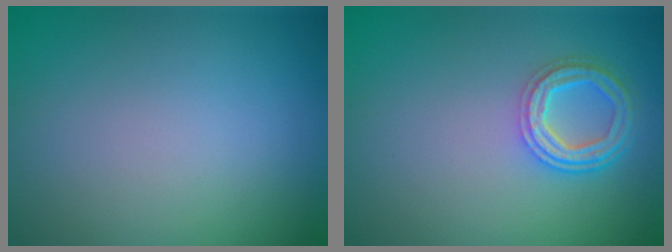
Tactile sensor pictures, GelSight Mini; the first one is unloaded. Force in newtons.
{"total": 4.1, "press": 3.2, "slide": 2.5}